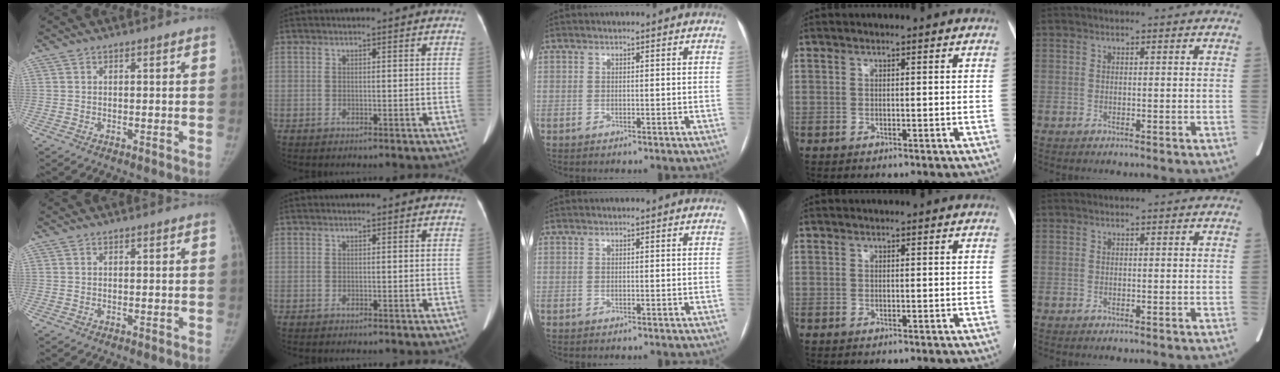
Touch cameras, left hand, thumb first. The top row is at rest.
{}